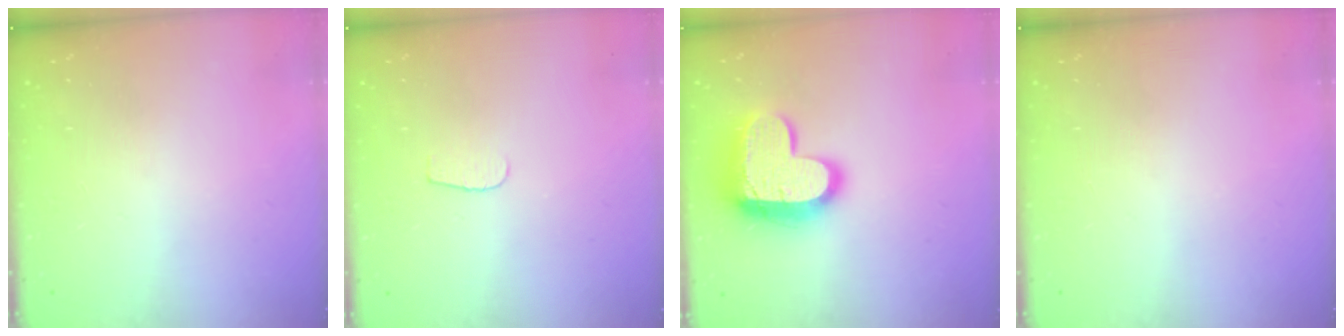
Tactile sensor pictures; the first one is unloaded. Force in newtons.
{"total": 3.7, "press": 3.6, "slide": 0.4}
{"total": 17.0, "press": 16.9, "slide": 1.1}
{"total": 0.0}